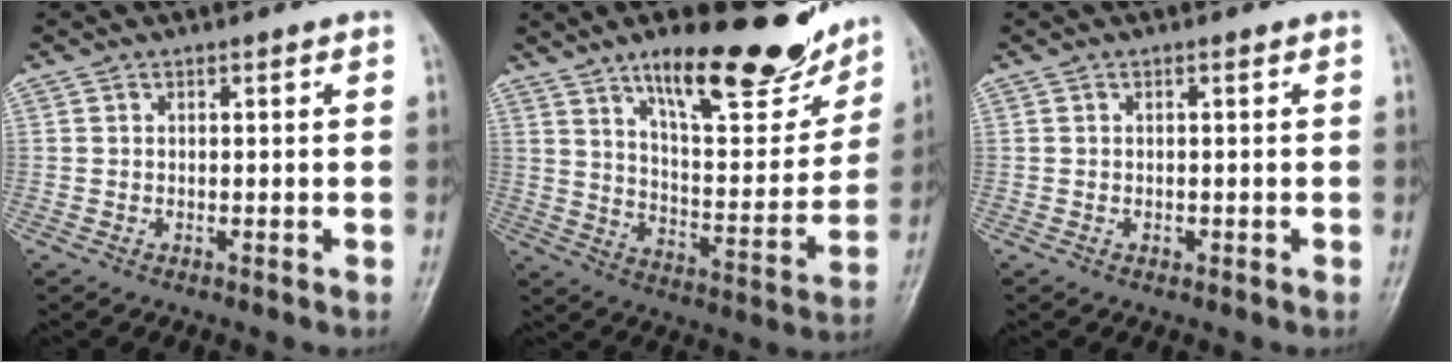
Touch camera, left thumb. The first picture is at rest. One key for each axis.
{"total": 21.5, "fx": 14.8, "fy": 6.9, "fz": 14.0, "tx": -0.156, "ty": -0.079, "tz": 0.231}
{"total": 0.6, "fx": -0.1, "fy": 0.4, "fz": 0.4, "tx": -0.002, "ty": 0.001, "tz": -0.003}